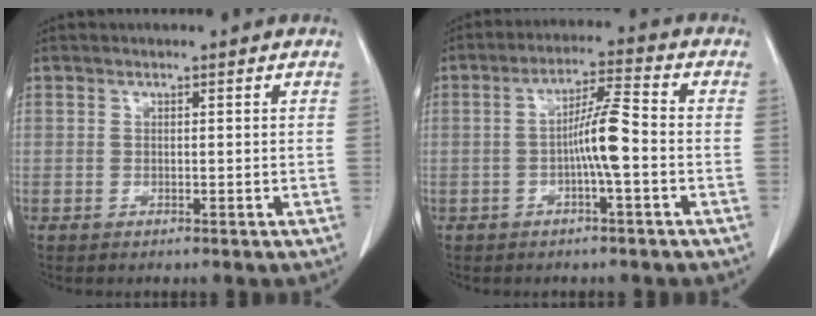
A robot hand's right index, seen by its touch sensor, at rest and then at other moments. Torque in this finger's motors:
{"motor_torque": [0.90, -0.25, 0.42, 0.11]}